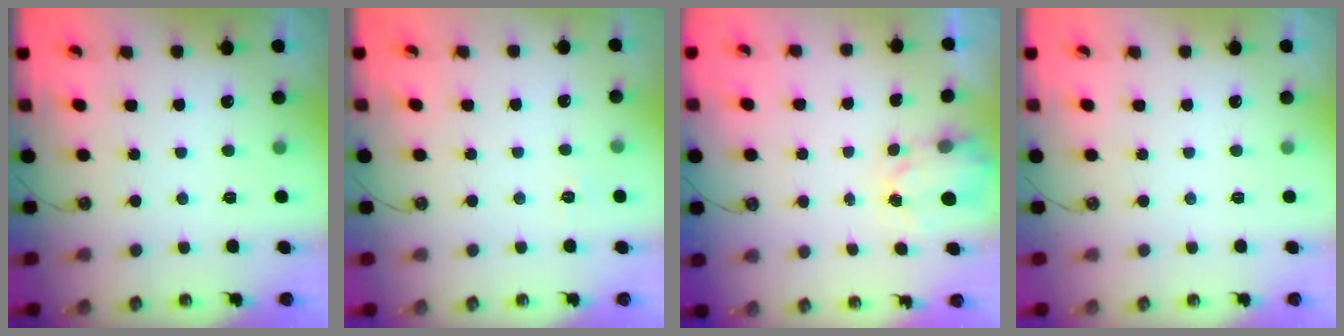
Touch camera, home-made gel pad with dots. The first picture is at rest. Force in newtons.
{"total": 2.7, "press": 2.7, "slide": 0.4}
{"total": 2.6, "press": 2.6, "slide": 0.4}
{"total": 0.0}